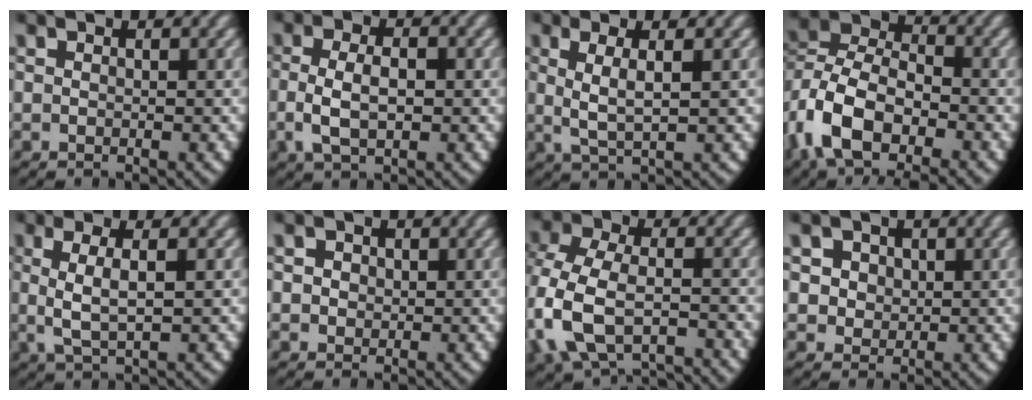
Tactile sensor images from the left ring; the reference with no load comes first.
{"total": 4.0, "force": [-0.6, 2.2, 3.3], "torque": [-0.074, -0.007, -0.001]}
{"total": 3.6, "force": [0.8, 1.1, 3.3], "torque": [-0.076, 0.000, 0.022]}
{"total": 11.8, "force": [-1.8, 9.4, 7.0], "torque": [-0.158, -0.010, -0.040]}
{"total": 4.0, "force": [0.7, 1.4, 3.7], "torque": [-0.087, -0.003, 0.022]}
{"total": 2.4, "force": [0.7, 2.1, 0.9], "torque": [-0.018, 0.003, 0.011]}
{"total": 7.4, "force": [-3.4, 5.1, 4.1], "torque": [-0.131, -0.041, -0.038]}
{"total": 5.8, "force": [1.8, 4.9, 2.5], "torque": [-0.060, 0.002, 0.030]}